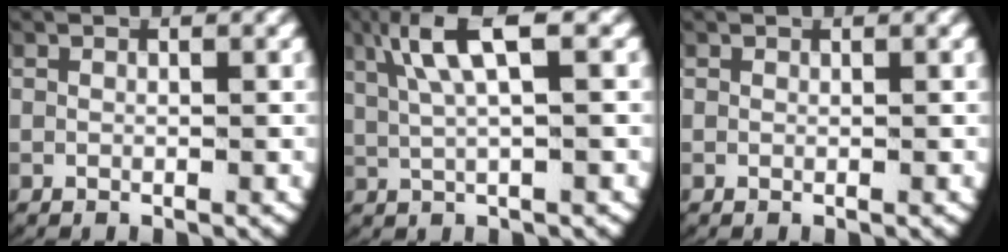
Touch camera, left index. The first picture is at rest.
{"total": 6.4, "force": [2.8, 1.9, 5.5], "torque": [-0.101, 0.015, 0.042]}
{"total": 0.0}